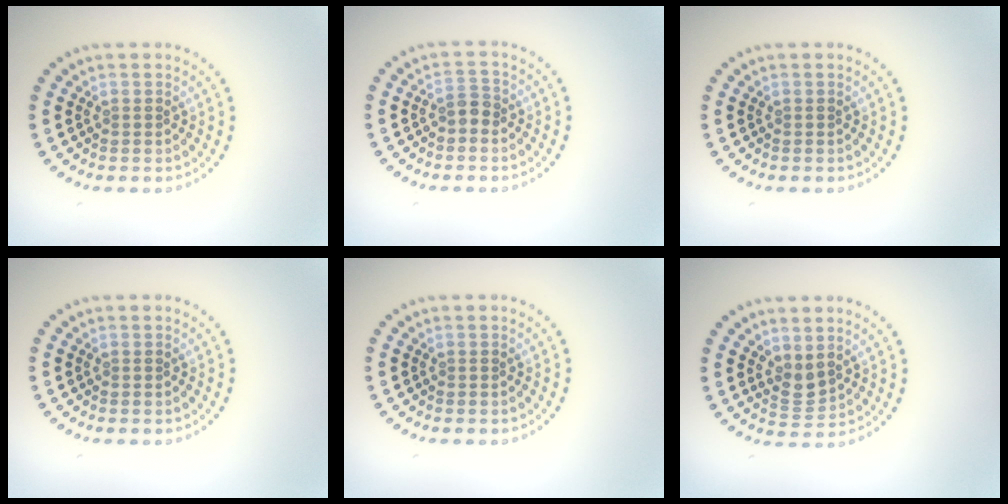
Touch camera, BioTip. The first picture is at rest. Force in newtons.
{"total": 1.3, "press": 1.2, "slide": 0.6}
{"total": 0.0}
{"total": 0.0}
{"total": 0.0}
{"total": 1.8, "press": 1.5, "slide": 1.0}